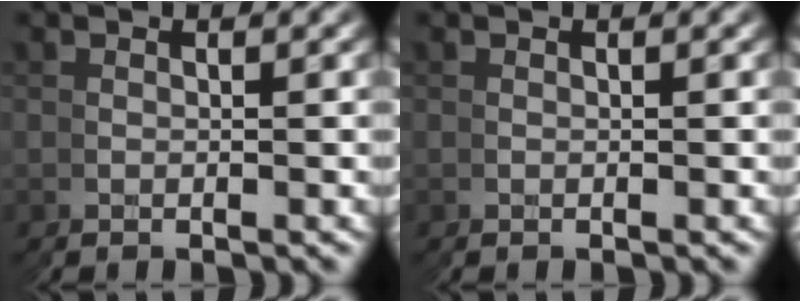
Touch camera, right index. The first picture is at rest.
{"total": 0.0}